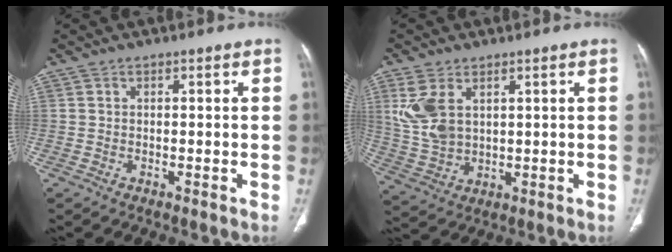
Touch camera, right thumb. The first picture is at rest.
{"total": 9.1, "force": [3.3, 5.5, 6.4], "torque": [-0.141, -0.008, 0.080]}